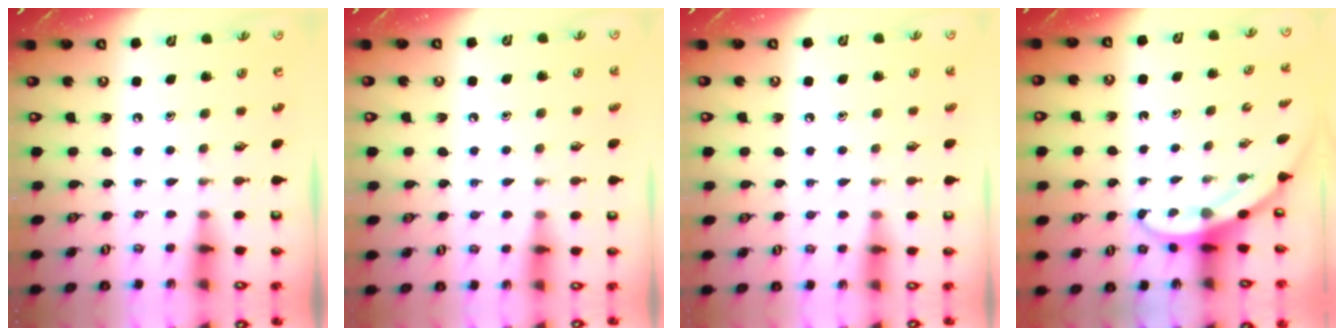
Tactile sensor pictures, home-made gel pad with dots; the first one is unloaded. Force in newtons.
{"total": 3.1, "press": 3.1, "slide": 0.3}
{"total": 1.7, "press": 1.7, "slide": 0.1}
{"total": 3.0, "press": 3.0, "slide": 0.1}